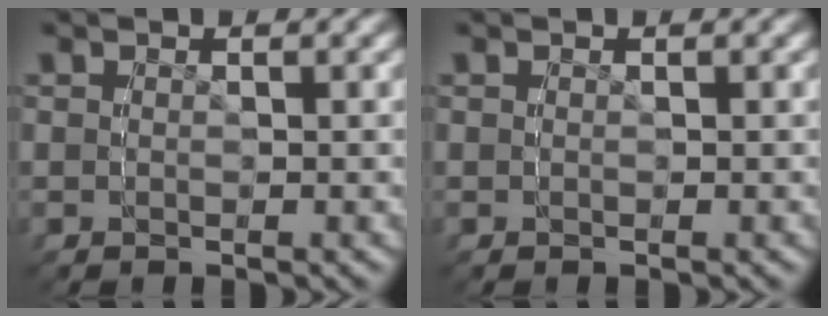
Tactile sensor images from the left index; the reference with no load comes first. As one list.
[{"total": 0.0}]